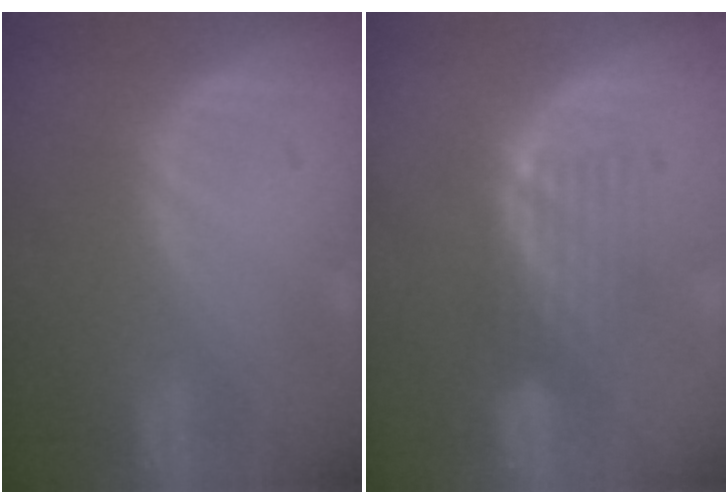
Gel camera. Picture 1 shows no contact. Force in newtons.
{"total": 5.0, "press": 4.3, "slide": 2.6}